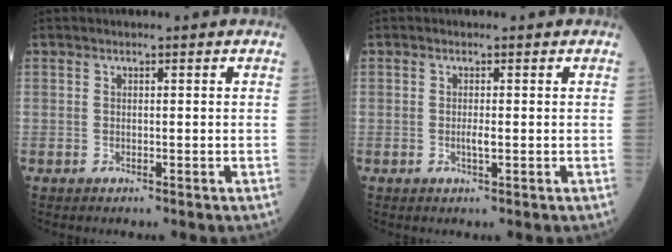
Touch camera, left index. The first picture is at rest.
{"total": 1.1, "force": [0.0, 0.1, 1.1], "torque": [-0.024, -0.002, 0.000]}